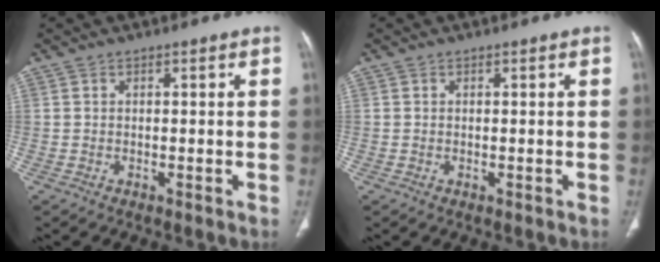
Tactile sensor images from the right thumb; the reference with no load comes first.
{"total": 0.0}